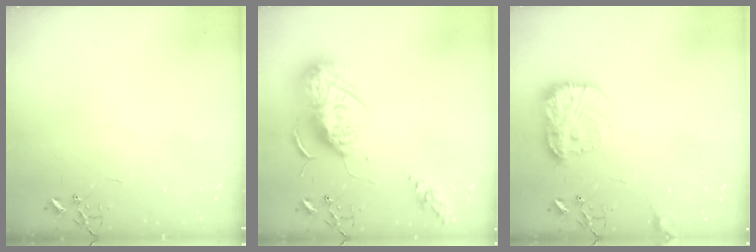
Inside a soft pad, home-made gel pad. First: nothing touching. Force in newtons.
{"total": 14.7, "press": 14.6, "slide": 1.3}
{"total": 15.1, "press": 15.0, "slide": 1.0}